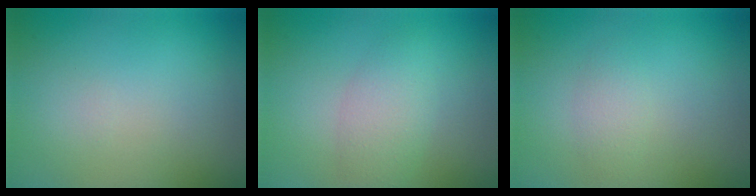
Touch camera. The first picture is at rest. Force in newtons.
{"total": 3.0, "press": 3.0, "slide": 0.2}
{"total": 1.4, "press": 1.4, "slide": 0.1}